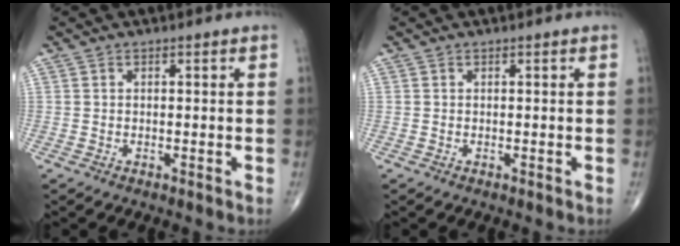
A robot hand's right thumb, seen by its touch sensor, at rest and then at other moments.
{"total": 0.0}